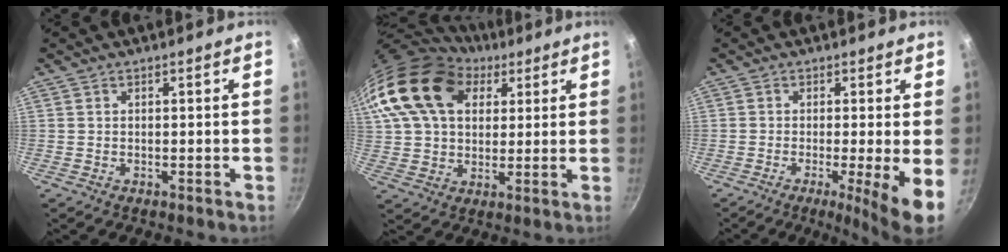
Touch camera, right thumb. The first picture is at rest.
{"total": 22.4, "force": [9.1, 15.4, 13.5], "torque": [-0.250, 0.008, 0.158]}
{"total": 8.3, "force": [-1.7, 0.6, 8.1], "torque": [-0.115, -0.008, -0.025]}